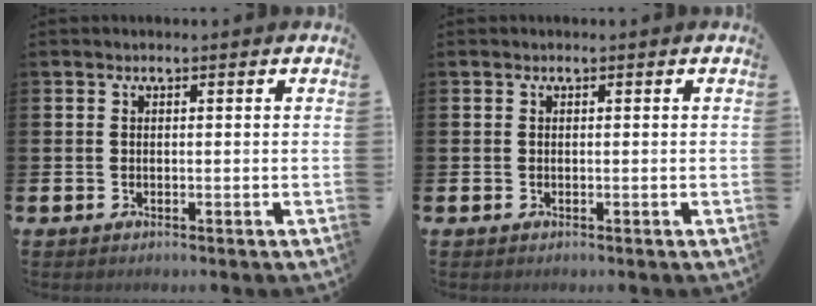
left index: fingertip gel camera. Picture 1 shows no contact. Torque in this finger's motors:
{"motor_torque": [-0.02, 0.00, 0.00, 0.01]}